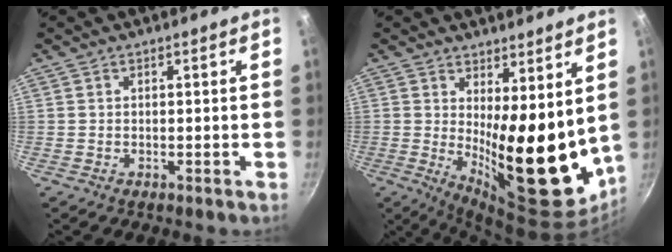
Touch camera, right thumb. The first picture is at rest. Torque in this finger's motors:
{"motor_torque": [0.93, 4.08, 2.12, 0.23, 0.29]}